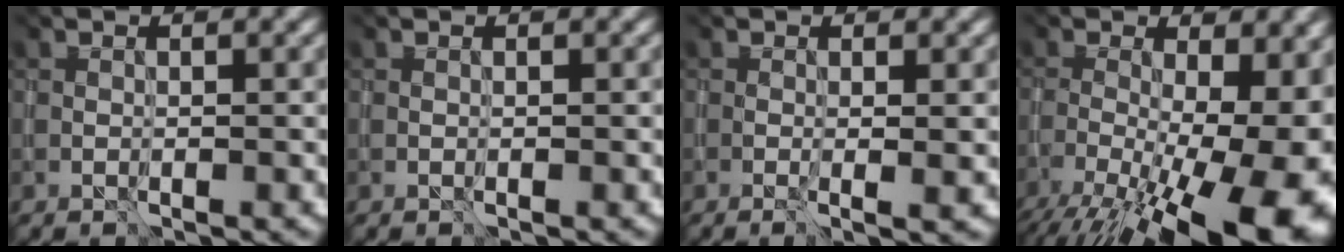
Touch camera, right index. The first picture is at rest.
{"total": 0.0}
{"total": 2.7, "force": [-0.2, 0.9, 2.5], "torque": [-0.033, 0.000, 0.003]}
{"total": 18.5, "force": [-6.9, 8.8, 14.7], "torque": [-0.205, -0.032, -0.071]}